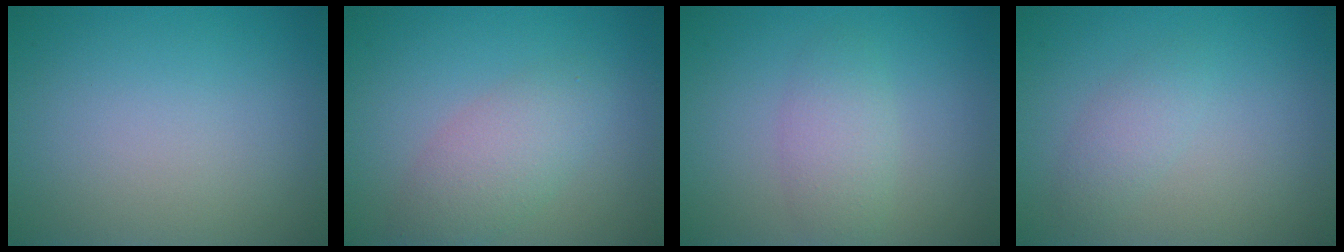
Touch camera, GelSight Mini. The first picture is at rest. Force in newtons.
{"total": 3.4, "press": 3.4, "slide": 0.0}
{"total": 2.4, "press": 2.4, "slide": 0.1}
{"total": 1.6, "press": 1.6, "slide": 0.1}